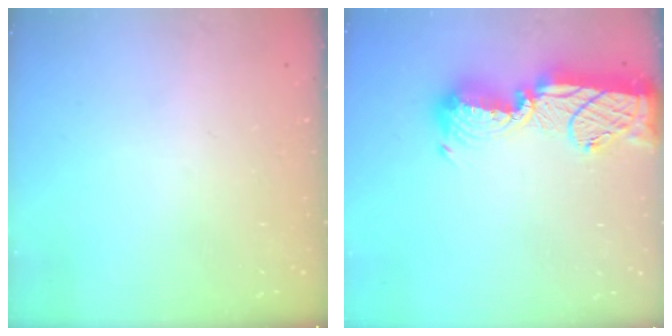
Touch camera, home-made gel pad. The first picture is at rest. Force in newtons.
{"total": 17.8, "press": 17.8, "slide": 1.2}